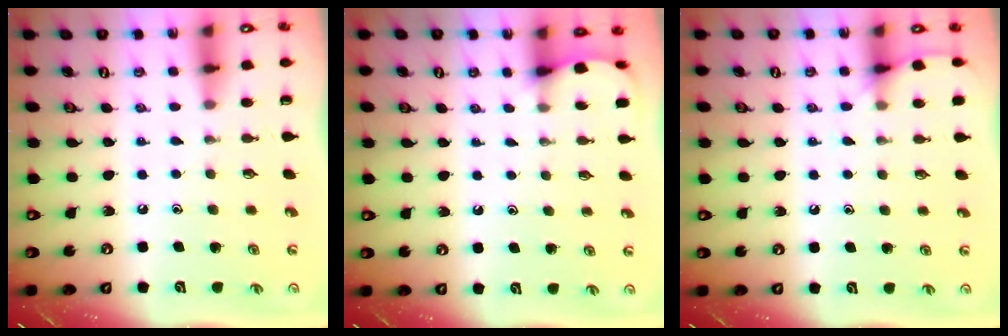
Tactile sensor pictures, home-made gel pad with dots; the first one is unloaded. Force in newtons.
{"total": 3.9, "press": 3.8, "slide": 0.5}
{"total": 5.7, "press": 5.6, "slide": 0.6}